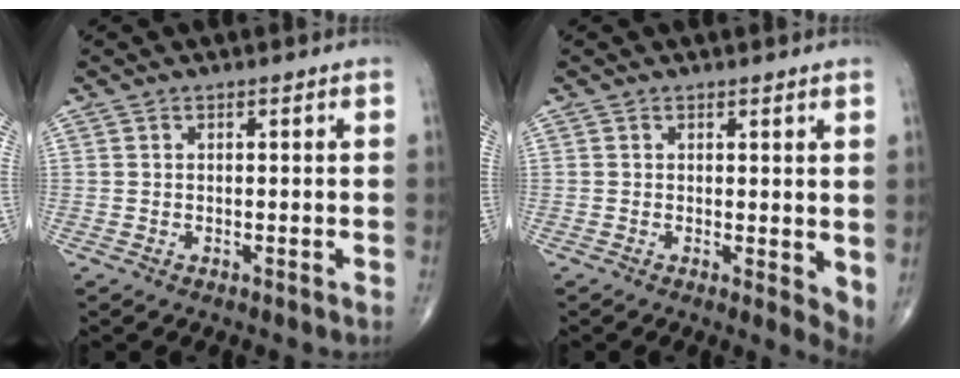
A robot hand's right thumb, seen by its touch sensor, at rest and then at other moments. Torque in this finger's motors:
{"motor_torque": [-0.31, 0.39, 0.06, -0.06, 0.02]}